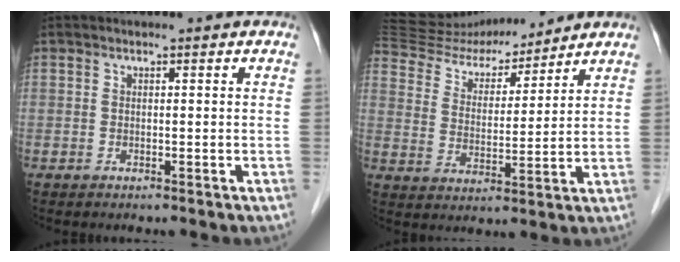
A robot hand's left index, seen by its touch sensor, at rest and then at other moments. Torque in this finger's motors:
{"motor_torque": [-0.19, -0.30, 0.00, 0.00]}